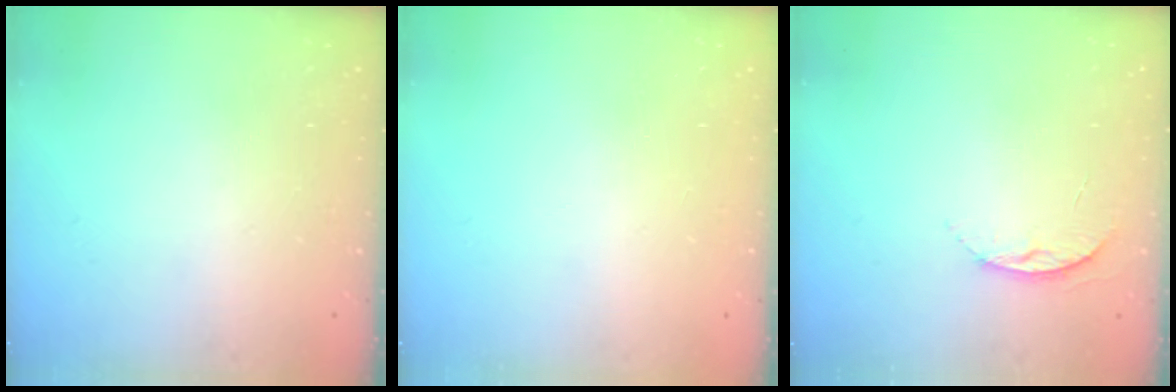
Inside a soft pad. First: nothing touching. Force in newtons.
{"total": 0.0}
{"total": 5.8, "press": 5.8, "slide": 0.6}